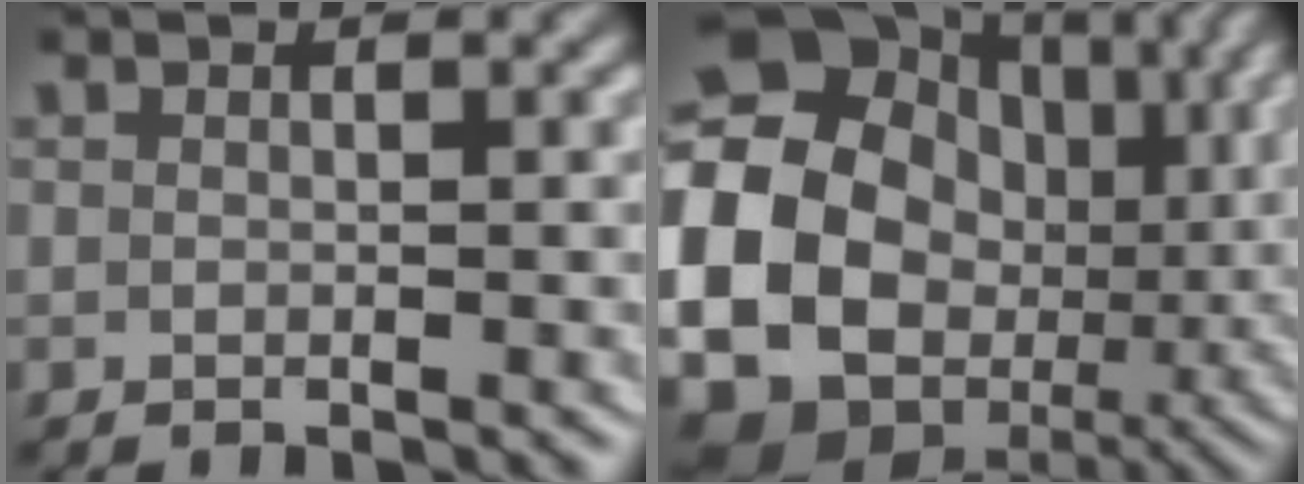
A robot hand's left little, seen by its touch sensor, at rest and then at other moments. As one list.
[{"total": 24.3, "force": [0.7, 19.7, 14.2], "torque": [-0.301, -0.044, 0.002]}]